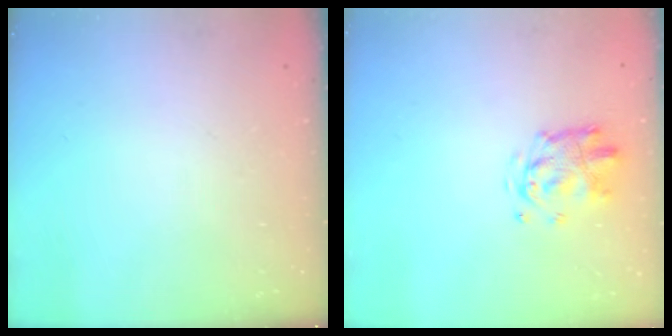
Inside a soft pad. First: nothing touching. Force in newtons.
{"total": 3.5, "press": 3.5, "slide": 0.6}